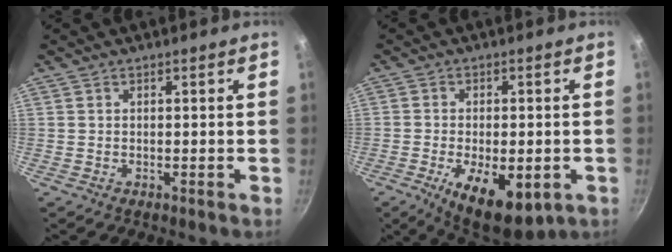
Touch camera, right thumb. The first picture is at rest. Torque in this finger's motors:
{"motor_torque": [-0.17, 0.55, 0.02, -0.02, 0.20]}